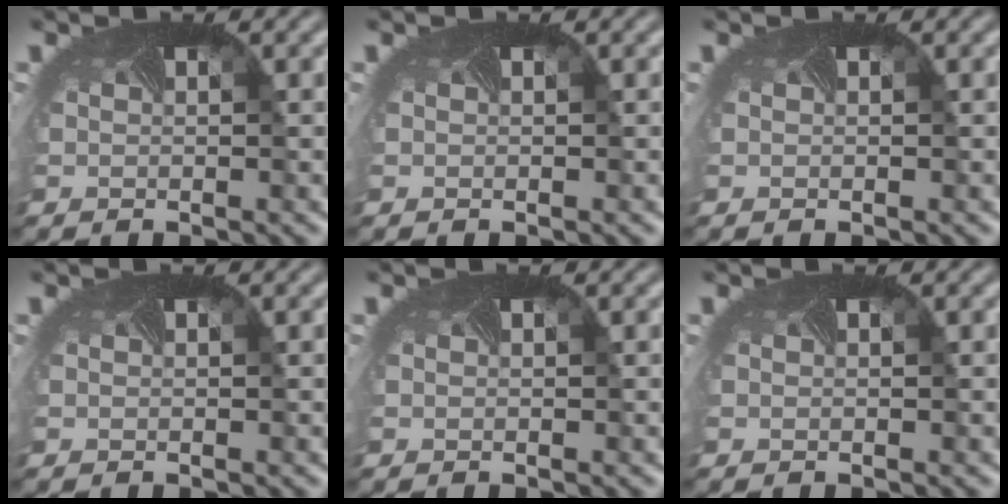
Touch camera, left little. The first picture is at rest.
{"total": 0.0}
{"total": 0.0}
{"total": 0.0}
{"total": 0.0}
{"total": 0.0}